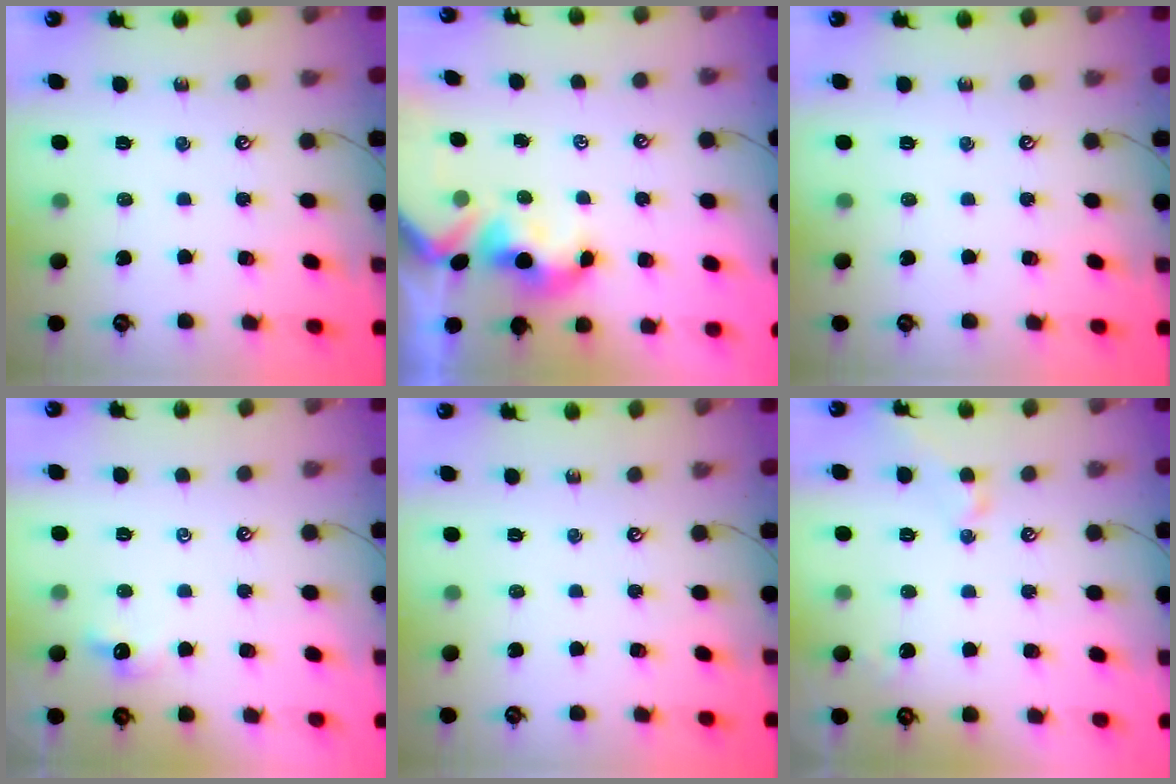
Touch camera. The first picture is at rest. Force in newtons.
{"total": 1.5, "press": 1.3, "slide": 0.7}
{"total": 0.0}
{"total": 0.7, "press": 0.5, "slide": 0.4}
{"total": 0.0}
{"total": 1.2, "press": 0.9, "slide": 0.7}